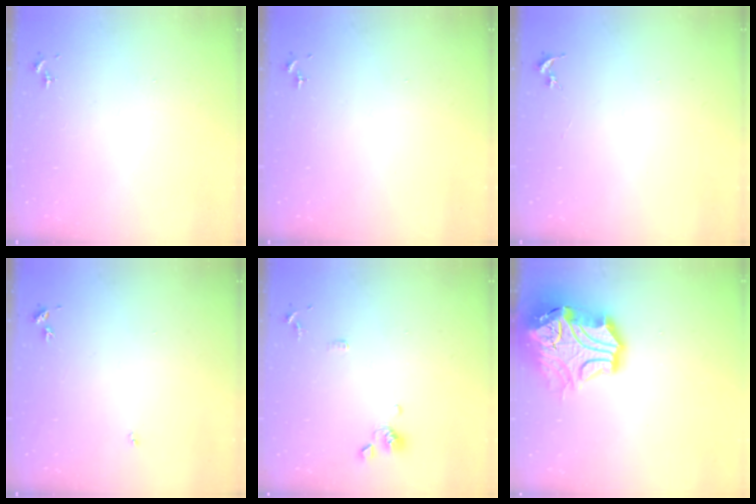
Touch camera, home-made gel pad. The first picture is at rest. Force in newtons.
{"total": 0.0}
{"total": 0.0}
{"total": 3.0, "press": 3.0, "slide": 0.4}
{"total": 9.1, "press": 8.9, "slide": 1.9}
{"total": 19.5, "press": 19.3, "slide": 2.9}